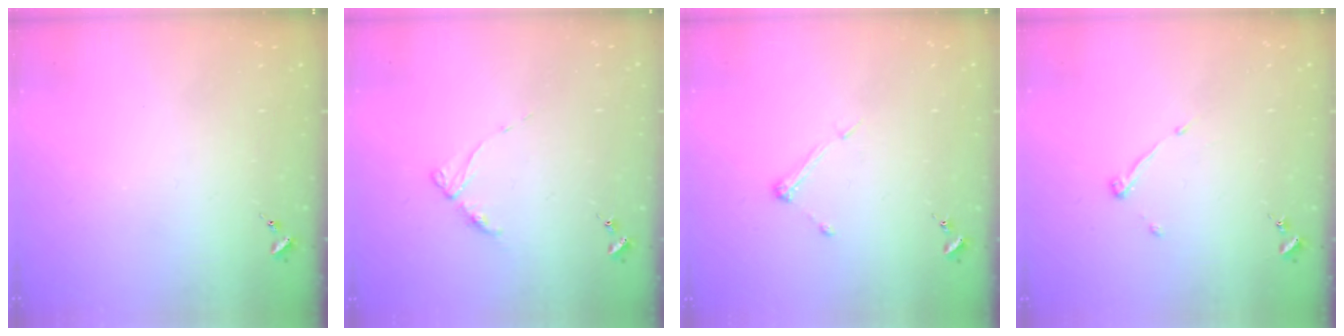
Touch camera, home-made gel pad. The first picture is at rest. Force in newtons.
{"total": 5.2, "press": 5.1, "slide": 0.6}
{"total": 5.7, "press": 5.7, "slide": 0.4}
{"total": 3.9, "press": 3.9, "slide": 0.6}